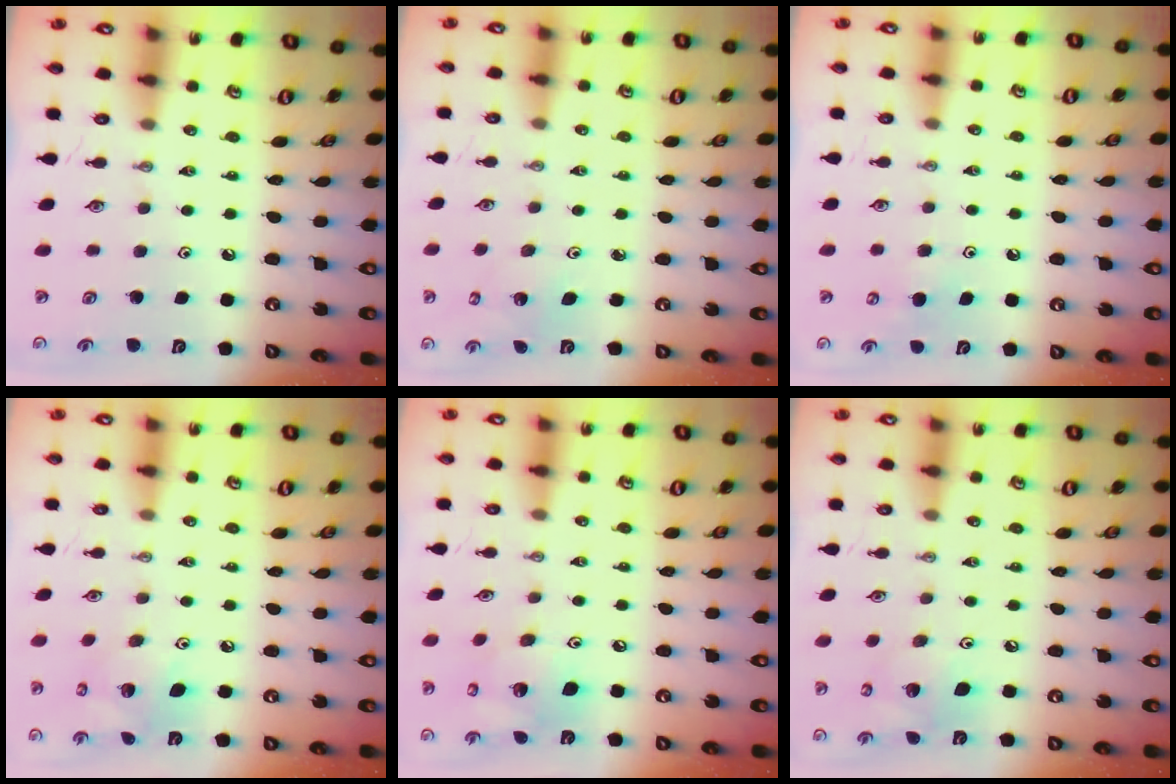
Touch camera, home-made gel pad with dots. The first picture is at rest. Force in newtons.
{"total": 2.1, "press": 2.1, "slide": 0.1}
{"total": 5.5, "press": 5.5, "slide": 0.5}
{"total": 8.9, "press": 8.9, "slide": 0.8}
{"total": 14.3, "press": 14.1, "slide": 2.5}
{"total": 11.4, "press": 11.2, "slide": 2.1}